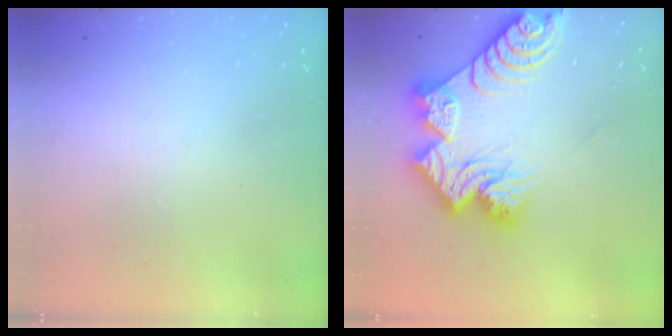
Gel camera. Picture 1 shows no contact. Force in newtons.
{"total": 19.0, "press": 18.9, "slide": 1.9}